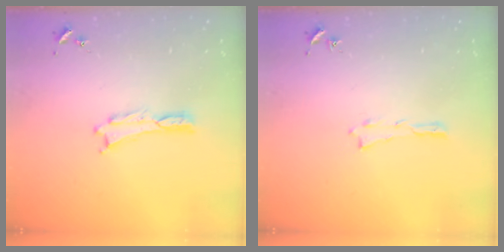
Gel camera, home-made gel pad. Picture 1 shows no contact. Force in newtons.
{"total": 0.0}